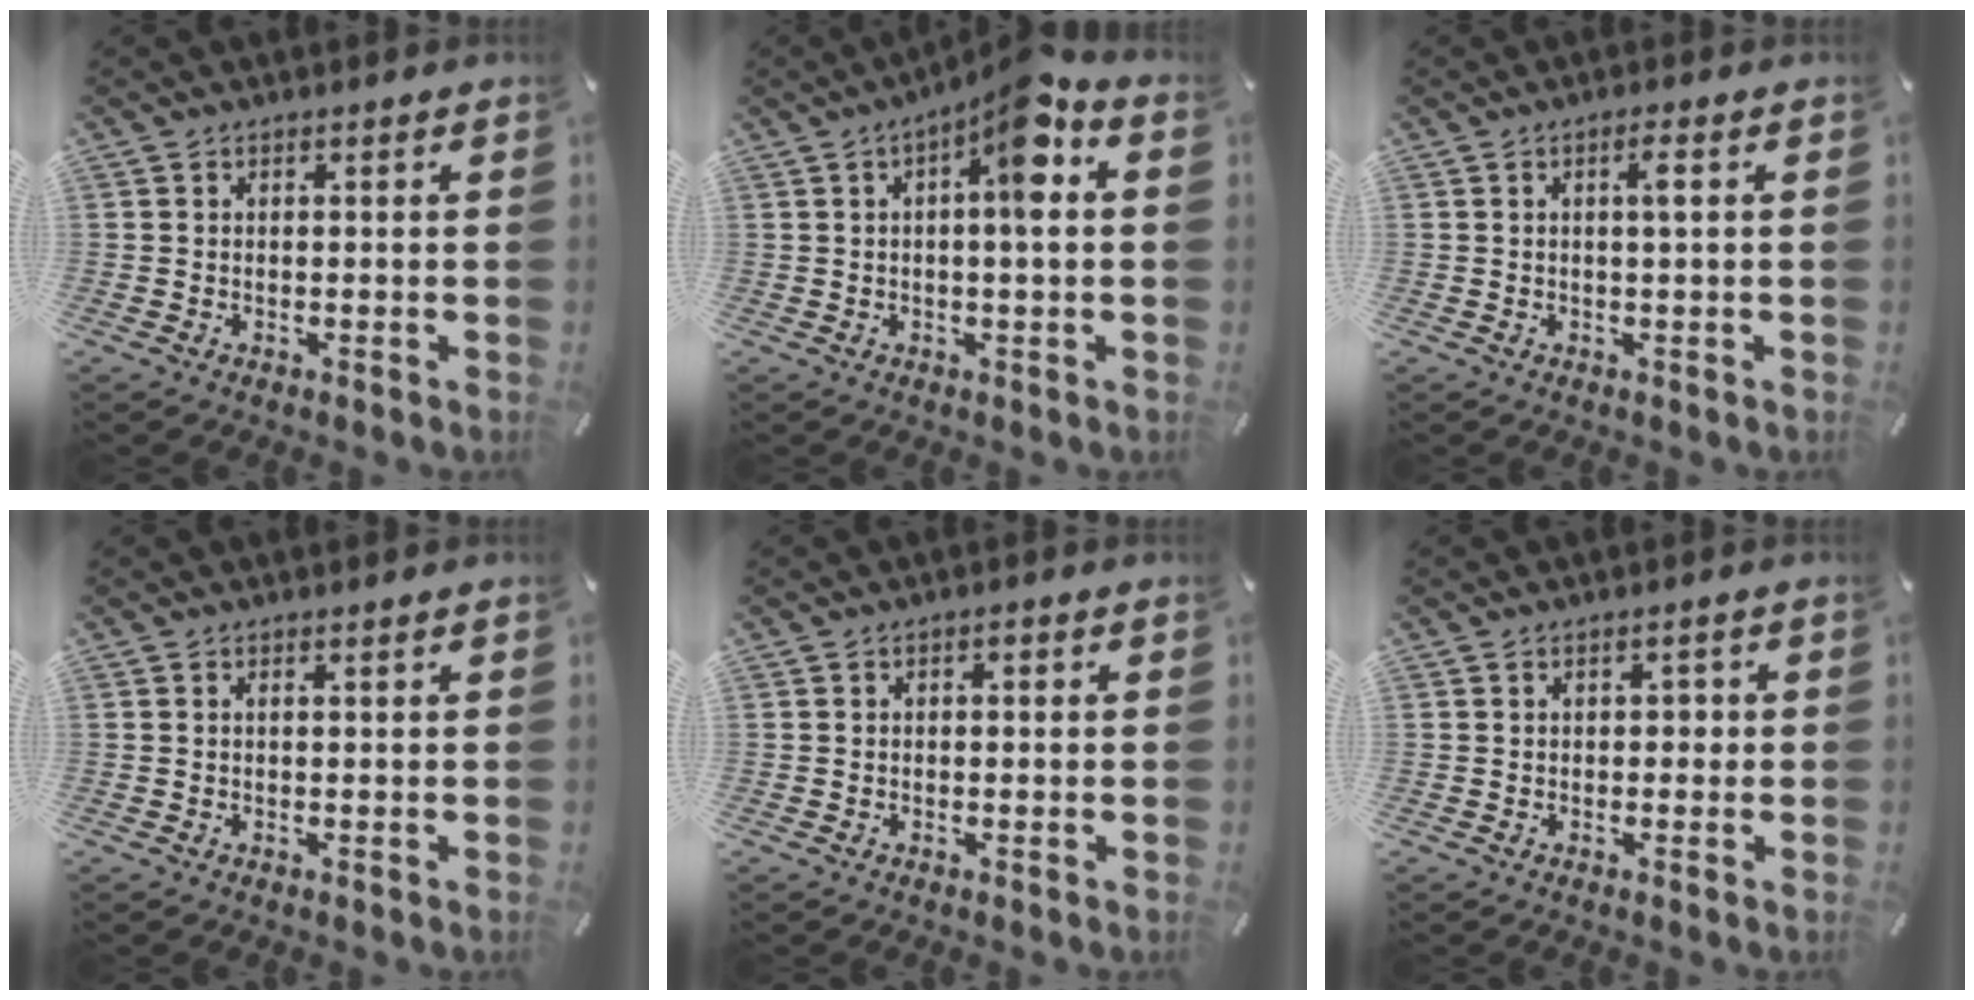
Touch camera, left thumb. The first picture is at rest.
{"total": 10.4, "force": [2.7, 2.6, 9.7], "torque": [-0.142, -0.007, 0.036]}
{"total": 3.0, "force": [0.6, 0.2, 2.9], "torque": [-0.057, 0.001, 0.007]}
{"total": 0.8, "force": [0.3, 0.0, 0.8], "torque": [-0.014, 0.000, 0.005]}
{"total": 1.3, "force": [0.2, 0.7, 1.0], "torque": [-0.021, 0.005, 0.002]}
{"total": 1.7, "force": [0.2, 1.1, 1.3], "torque": [-0.018, 0.005, -0.001]}